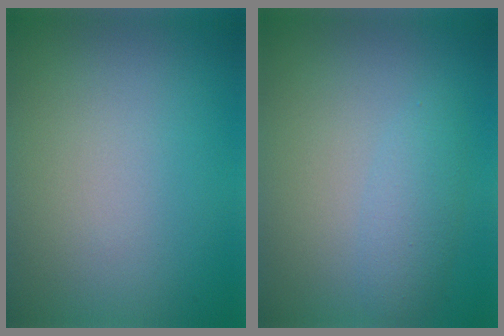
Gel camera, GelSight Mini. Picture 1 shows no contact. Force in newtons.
{"total": 2.1, "press": 2.1, "slide": 0.1}